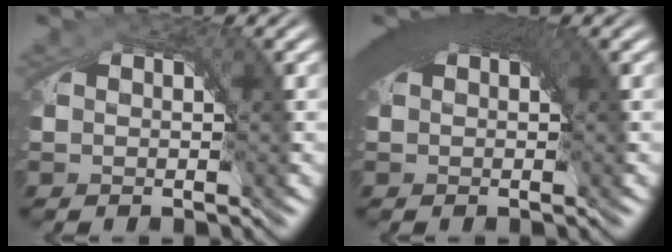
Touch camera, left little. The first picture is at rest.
{"total": 5.8, "force": [1.9, 2.0, 5.1], "torque": [-0.059, 0.018, 0.020]}